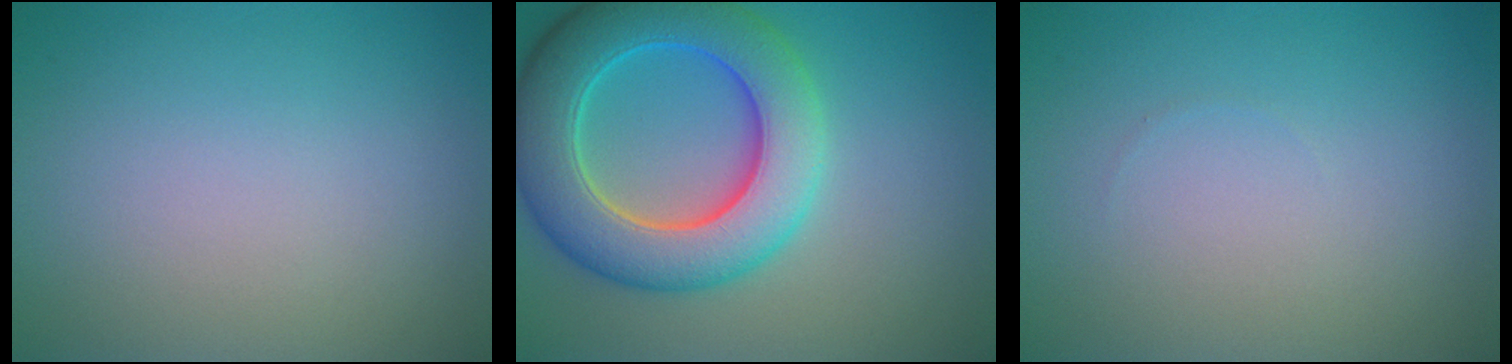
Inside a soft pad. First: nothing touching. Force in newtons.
{"total": 9.5, "press": 9.5, "slide": 0.3}
{"total": 0.0}